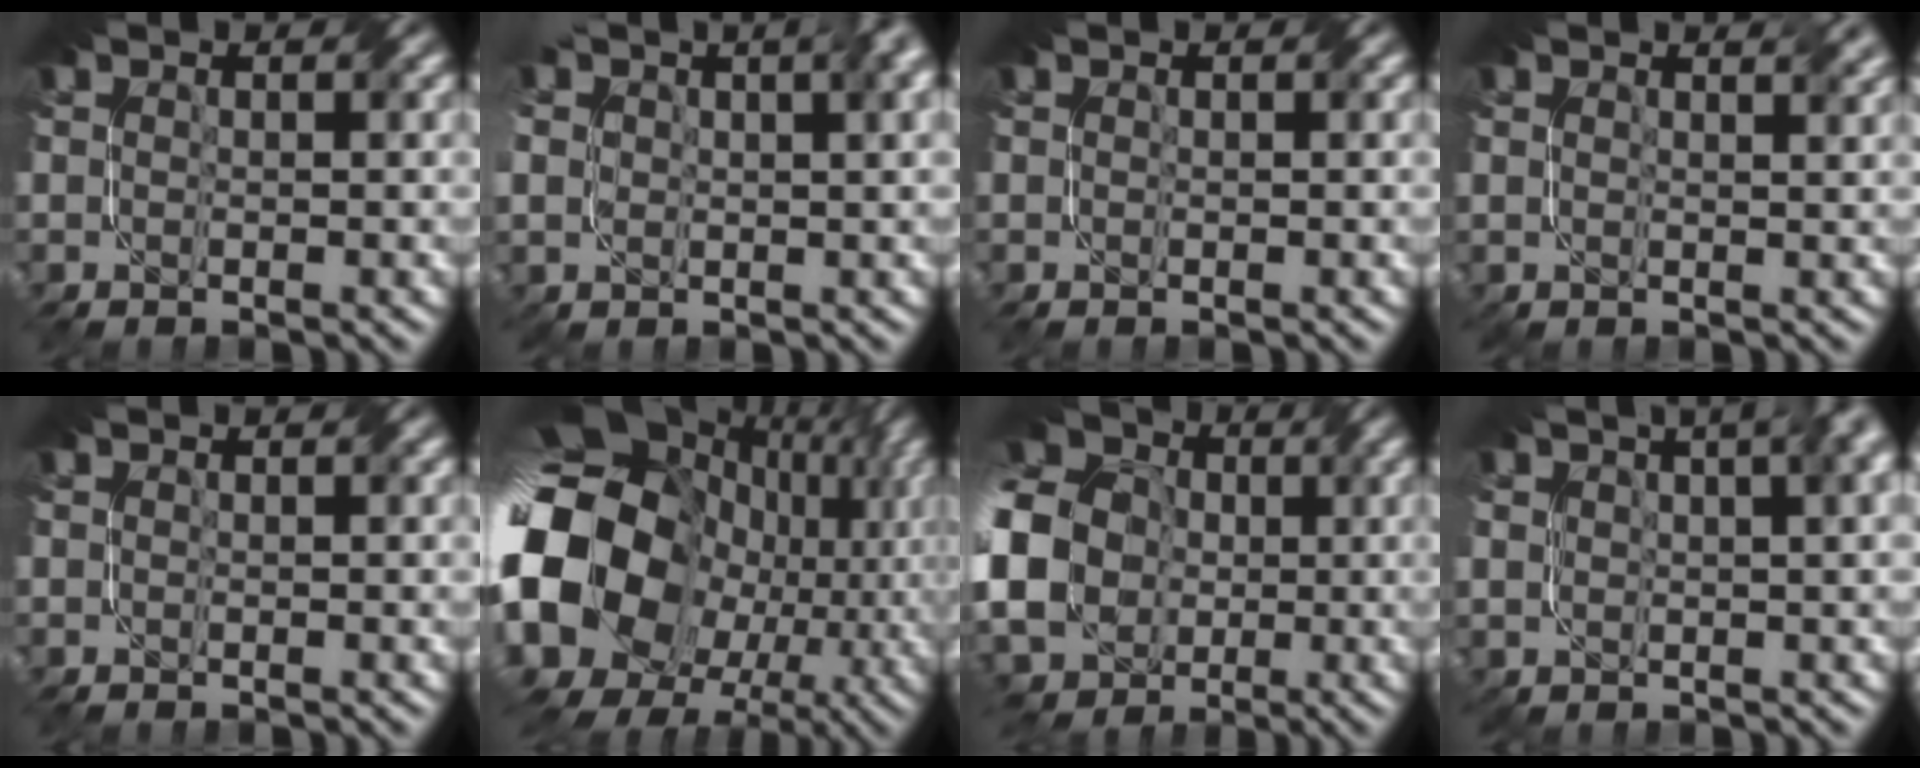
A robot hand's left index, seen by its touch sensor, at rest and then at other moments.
{"total": 7.5, "force": [2.6, 4.5, 5.4], "torque": [-0.093, 0.020, 0.038]}
{"total": 0.0}
{"total": 2.1, "force": [2.0, 0.5, 0.4], "torque": [-0.002, 0.000, 0.029]}
{"total": 0.0}
{"total": 22.3, "force": [-1.1, 18.8, 11.9], "torque": [-0.257, -0.023, -0.060]}
{"total": 17.8, "force": [-1.4, 15.7, 8.3], "torque": [-0.215, 0.001, -0.076]}
{"total": 9.6, "force": [4.1, 5.4, 6.8], "torque": [-0.091, 0.034, 0.053]}